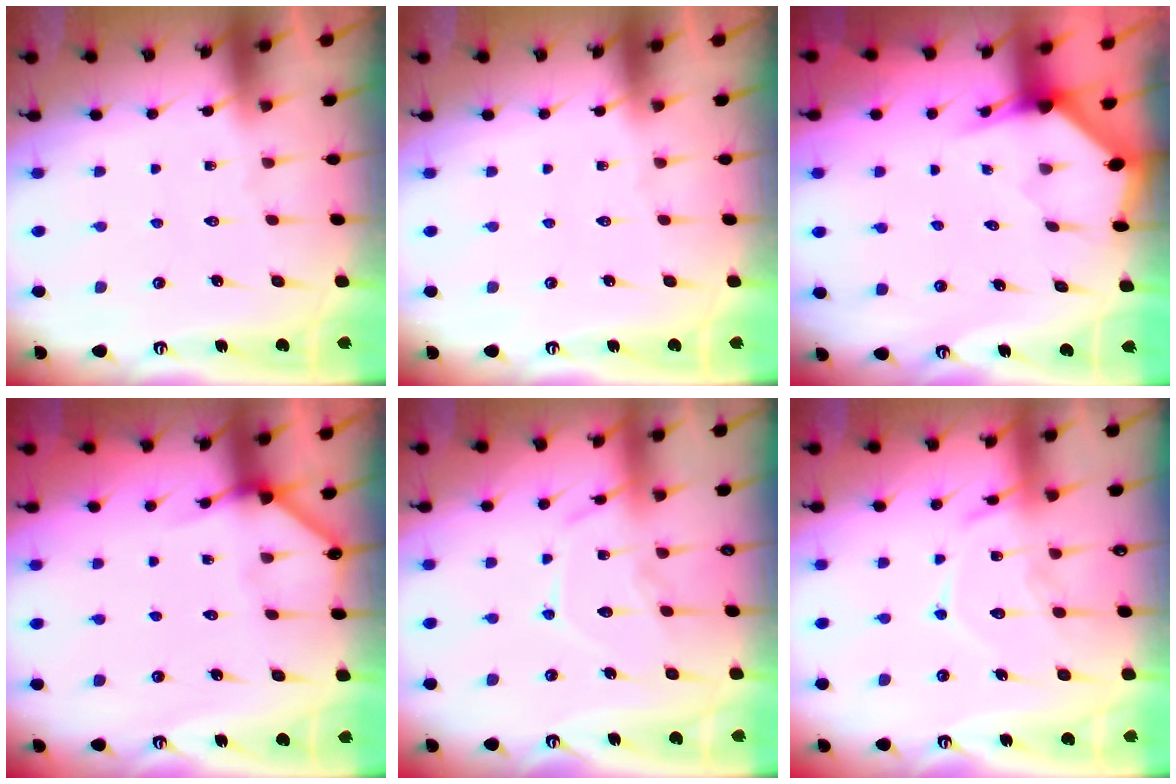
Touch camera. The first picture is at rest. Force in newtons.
{"total": 0.0}
{"total": 3.0, "press": 3.0, "slide": 0.2}
{"total": 4.8, "press": 4.8, "slide": 0.4}
{"total": 12.3, "press": 12.3, "slide": 1.0}
{"total": 14.1, "press": 14.0, "slide": 1.3}